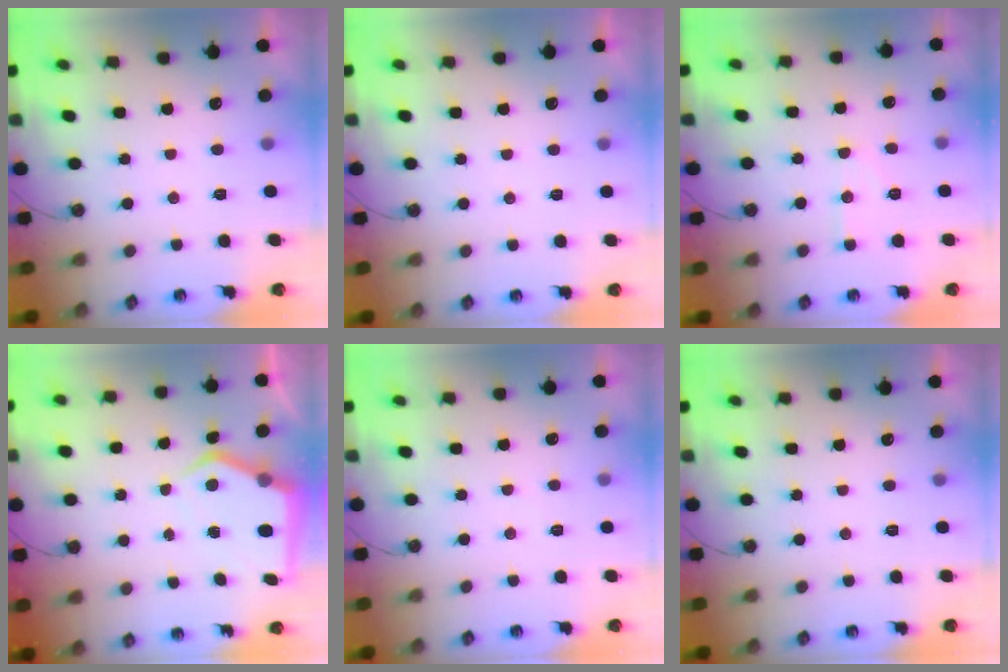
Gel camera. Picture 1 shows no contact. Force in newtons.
{"total": 3.0, "press": 3.0, "slide": 0.3}
{"total": 7.4, "press": 7.4, "slide": 0.6}
{"total": 6.4, "press": 6.4, "slide": 0.4}
{"total": 1.9, "press": 1.9, "slide": 0.3}
{"total": 0.0}